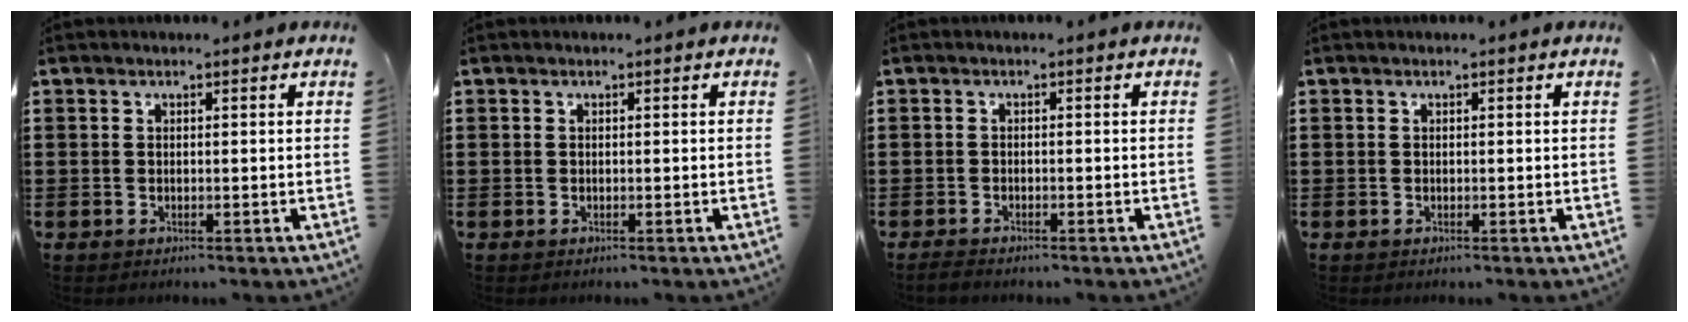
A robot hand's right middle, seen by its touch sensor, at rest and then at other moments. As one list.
[{"total": 0.0}, {"total": 0.9, "force": [-0.9, 0.1, 0.2], "torque": [-0.007, -0.003, -0.017]}, {"total": 0.0}]